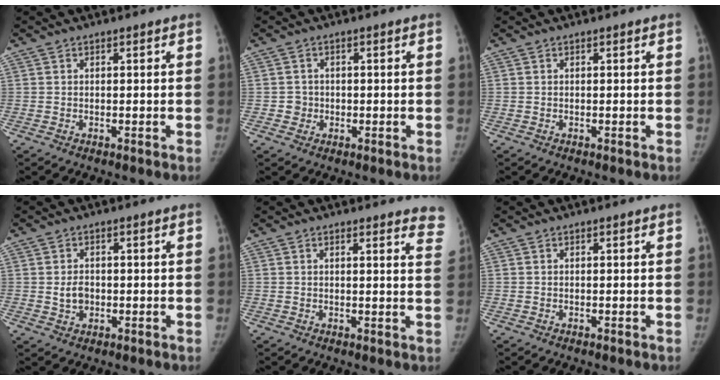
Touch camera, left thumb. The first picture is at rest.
{"total": 1.9, "force": [-0.2, 1.9, 0.2], "torque": [0.008, 0.006, -0.004]}
{"total": 0.0}
{"total": 2.9, "force": [-0.1, 2.2, 1.8], "torque": [-0.024, 0.001, 0.001]}
{"total": 7.6, "force": [7.0, 1.4, 2.7], "torque": [0.003, -0.034, 0.047]}
{"total": 0.0}